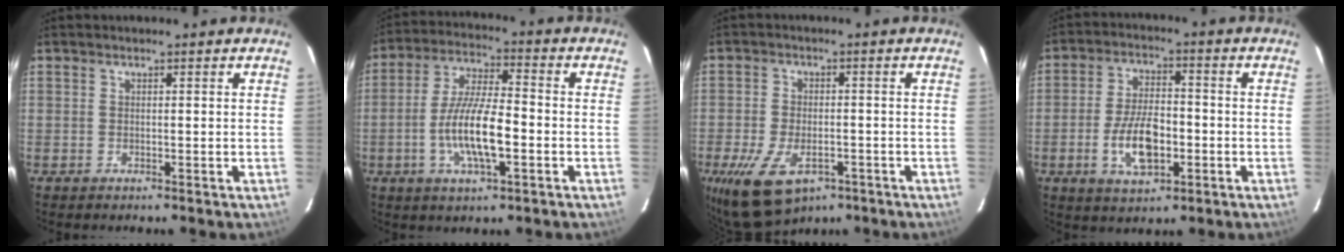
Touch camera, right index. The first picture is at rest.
{"total": 11.7, "force": [-3.3, 3.0, 10.8], "torque": [-0.215, -0.004, -0.061]}
{"total": 12.6, "force": [-6.6, 7.0, 8.1], "torque": [-0.180, -0.027, -0.106]}
{"total": 10.2, "force": [-3.1, 5.1, 8.3], "torque": [-0.163, 0.001, -0.048]}